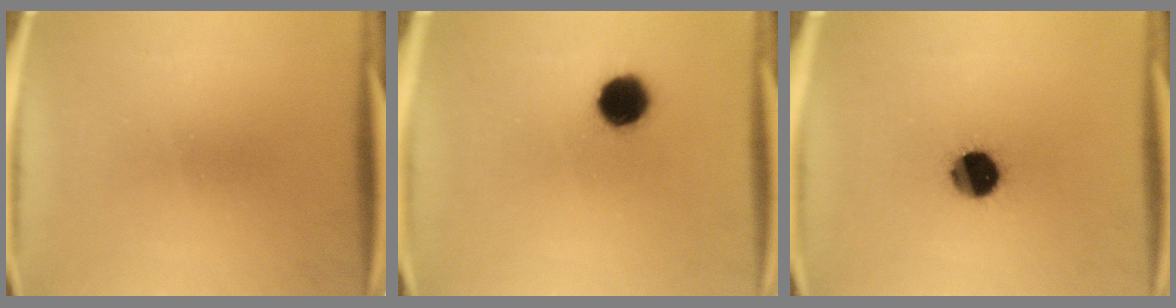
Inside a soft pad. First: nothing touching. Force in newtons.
{"total": 8.9}
{"total": 10.4}